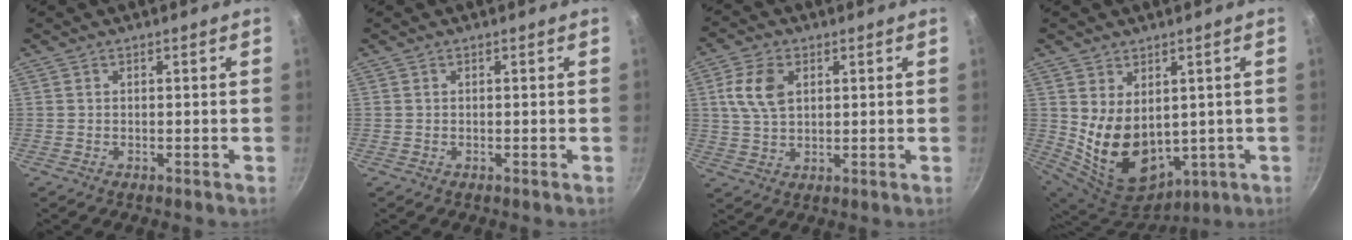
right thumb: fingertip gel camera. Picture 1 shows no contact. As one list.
[{"total": 0.0}, {"total": 7.8, "force": [2.3, 5.0, 5.6], "torque": [-0.102, 0.001, 0.043]}, {"total": 14.6, "force": [1.5, 10.5, 10.1], "torque": [-0.158, -0.035, 0.063]}]